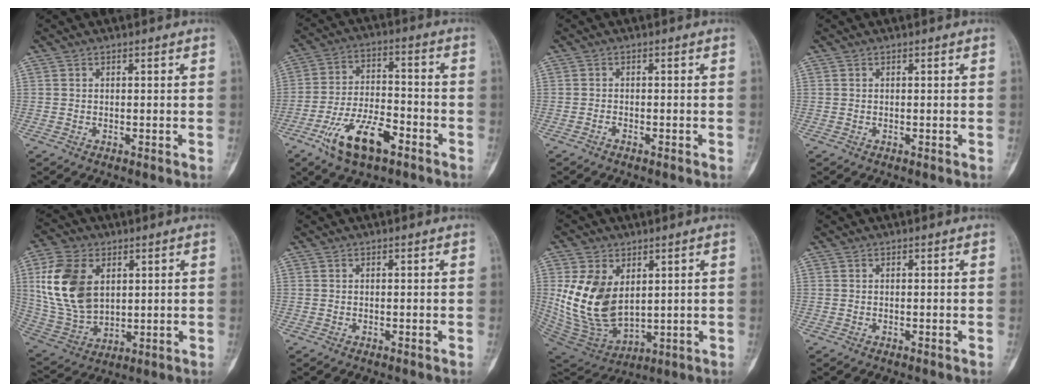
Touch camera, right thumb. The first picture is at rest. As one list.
[{"total": 13.1, "force": [-7.1, 5.6, 9.5], "torque": [-0.170, 0.034, -0.126]}, {"total": 0.7, "force": [-0.7, 0.1, 0.3], "torque": [-0.009, 0.003, -0.013]}, {"total": 0.0}, {"total": 16.3, "force": [4.2, 10.8, 11.5], "torque": [-0.215, -0.011, 0.092]}, {"total": 0.0}, {"total": 15.5, "force": [3.0, 10.2, 11.3], "torque": [-0.192, -0.023, 0.081]}, {"total": 0.0}]